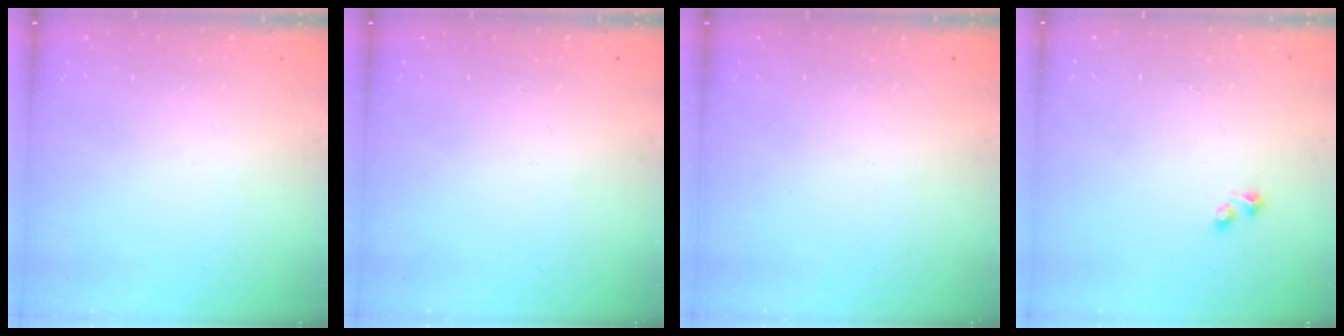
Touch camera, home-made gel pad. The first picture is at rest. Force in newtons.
{"total": 0.0}
{"total": 0.0}
{"total": 1.5, "press": 1.2, "slide": 0.8}